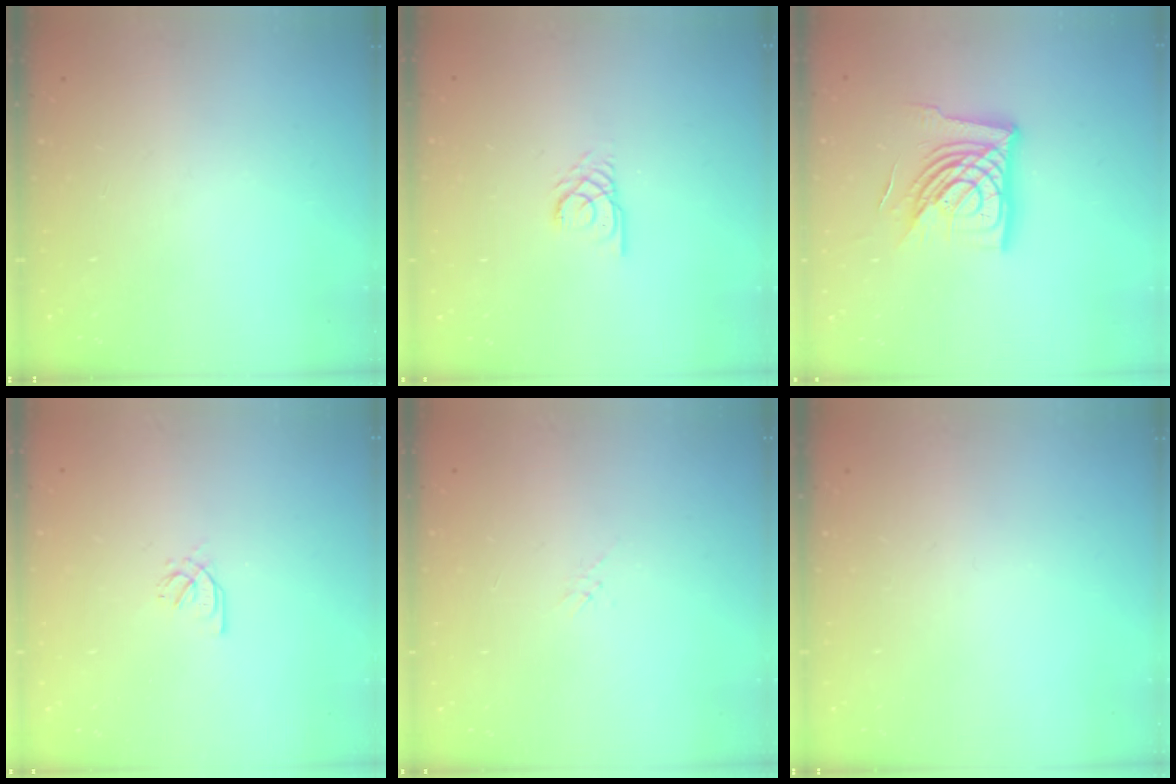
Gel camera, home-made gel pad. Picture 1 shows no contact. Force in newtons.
{"total": 2.7, "press": 2.7, "slide": 0.2}
{"total": 16.8, "press": 16.7, "slide": 1.7}
{"total": 1.7, "press": 1.6, "slide": 0.5}
{"total": 0.5, "press": 0.5, "slide": 0.2}
{"total": 0.0}